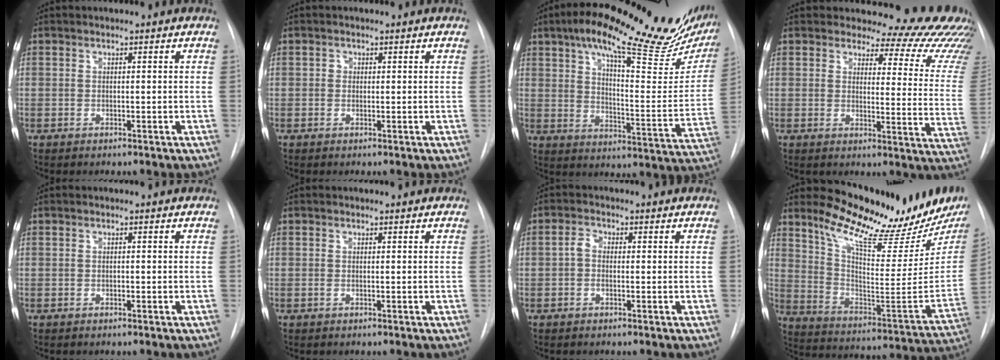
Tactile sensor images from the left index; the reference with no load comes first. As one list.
[{"total": 0.6, "force": [0.1, 0.6, 0.2], "torque": [0.000, 0.003, 0.002]}, {"total": 28.9, "force": [21.0, 6.8, 18.7], "torque": [-0.266, 0.004, 0.271]}, {"total": 17.6, "force": [17.0, 3.2, 3.0], "torque": [-0.009, -0.130, 0.165]}, {"total": 0.0}, {"total": 0.0}, {"total": 1.8, "force": [-0.2, 1.1, 1.4], "torque": [-0.024, 0.005, -0.007]}, {"total": 23.2, "force": [19.3, 4.6, 12.1], "torque": [-0.187, -0.067, 0.272]}]